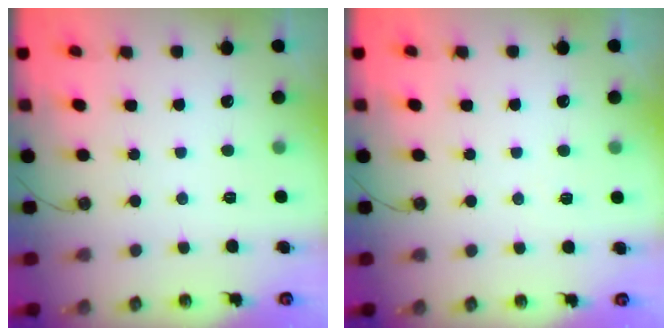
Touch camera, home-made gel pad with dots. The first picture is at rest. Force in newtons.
{"total": 3.6, "press": 3.2, "slide": 1.6}